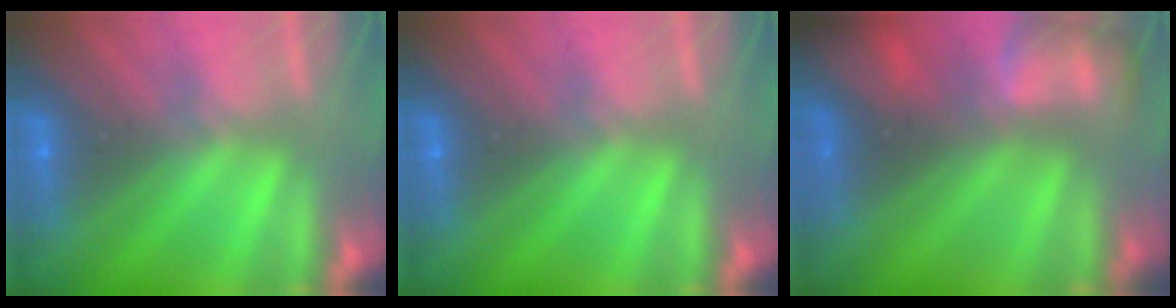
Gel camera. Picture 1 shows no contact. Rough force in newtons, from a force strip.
{"total": 0.0}
{"total": 7.8}